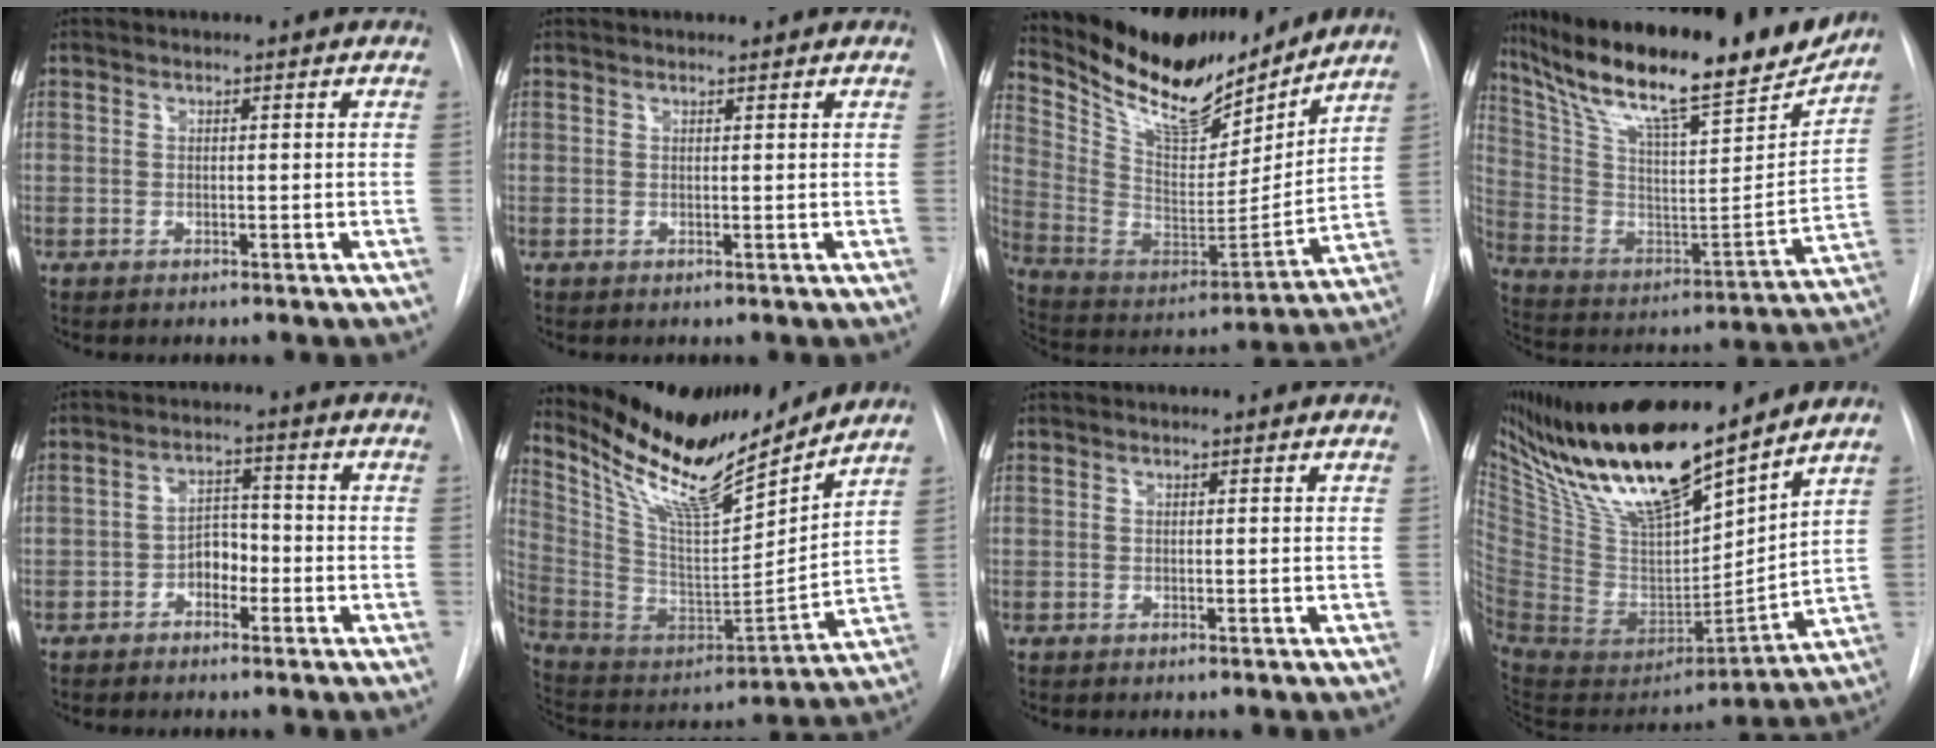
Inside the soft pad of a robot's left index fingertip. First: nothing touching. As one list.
[{"total": 1.5, "force": [1.3, 0.2, 0.5], "torque": [-0.008, 0.014, 0.019]}, {"total": 19.5, "force": [17.3, 4.8, 7.6], "torque": [-0.148, -0.027, 0.299]}, {"total": 27.9, "force": [23.0, 3.7, 15.4], "torque": [-0.278, -0.033, 0.355]}, {"total": 4.1, "force": [-2.0, 2.5, 2.6], "torque": [-0.041, 0.013, -0.039]}, {"total": 19.8, "force": [17.1, 2.3, 9.7], "torque": [-0.184, -0.033, 0.302]}, {"total": 0.0}, {"total": 27.6, "force": [21.4, 5.9, 16.4], "torque": [-0.302, -0.011, 0.386]}]